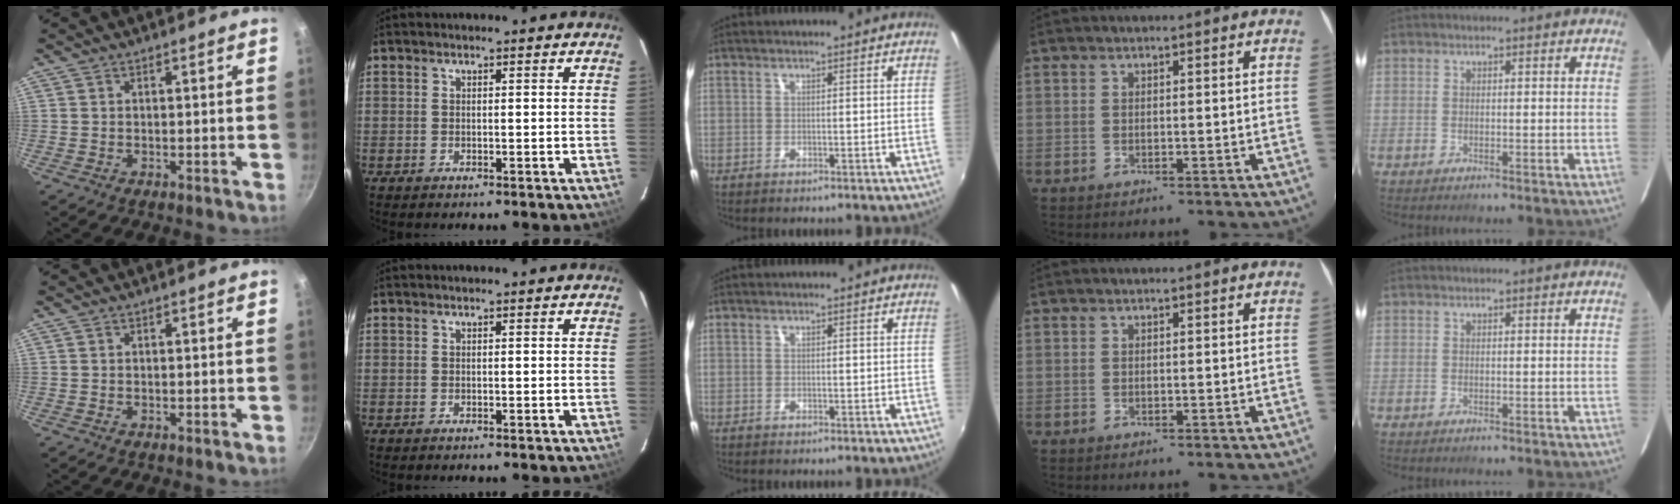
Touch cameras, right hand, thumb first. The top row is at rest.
{}